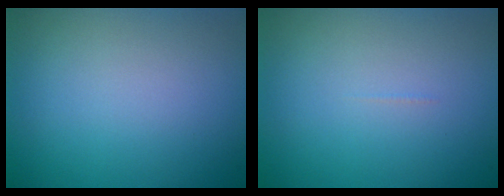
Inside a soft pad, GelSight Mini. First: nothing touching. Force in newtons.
{"total": 0.0}